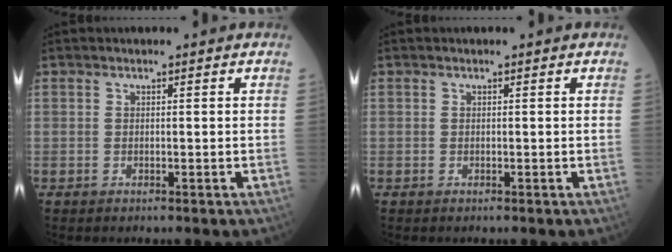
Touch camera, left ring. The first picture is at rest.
{"total": 0.0}